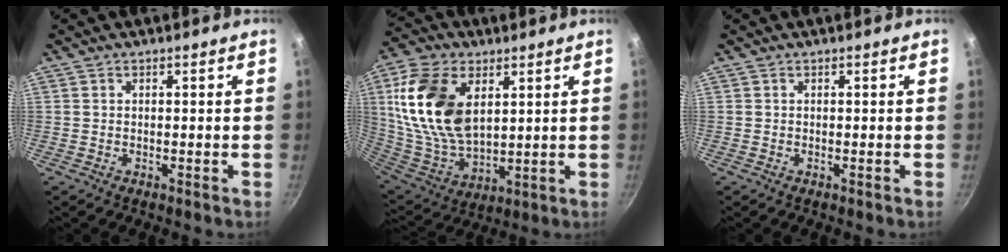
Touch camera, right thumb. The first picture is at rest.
{"total": 20.5, "force": [5.8, 12.3, 15.4], "torque": [-0.287, -0.022, 0.122]}
{"total": 0.0}